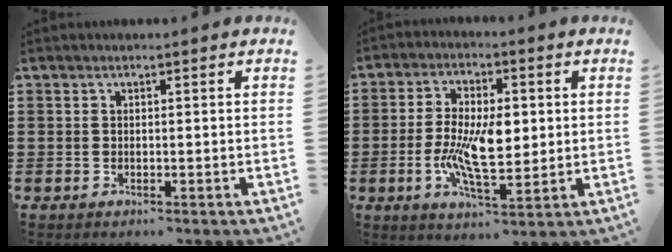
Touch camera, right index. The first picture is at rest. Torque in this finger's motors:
{"motor_torque": [1.97, 0.17, 1.05, 0.21]}